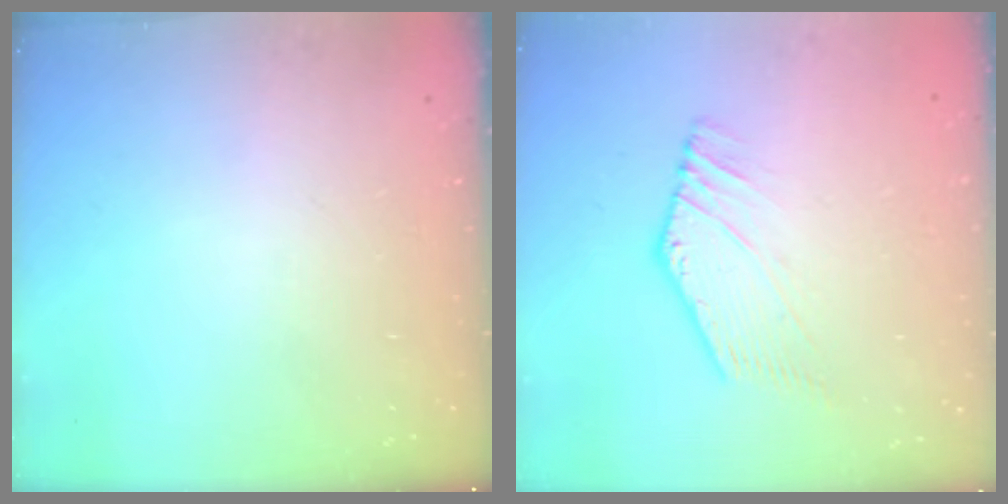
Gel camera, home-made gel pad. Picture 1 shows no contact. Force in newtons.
{"total": 1.0, "press": 0.8, "slide": 0.5}